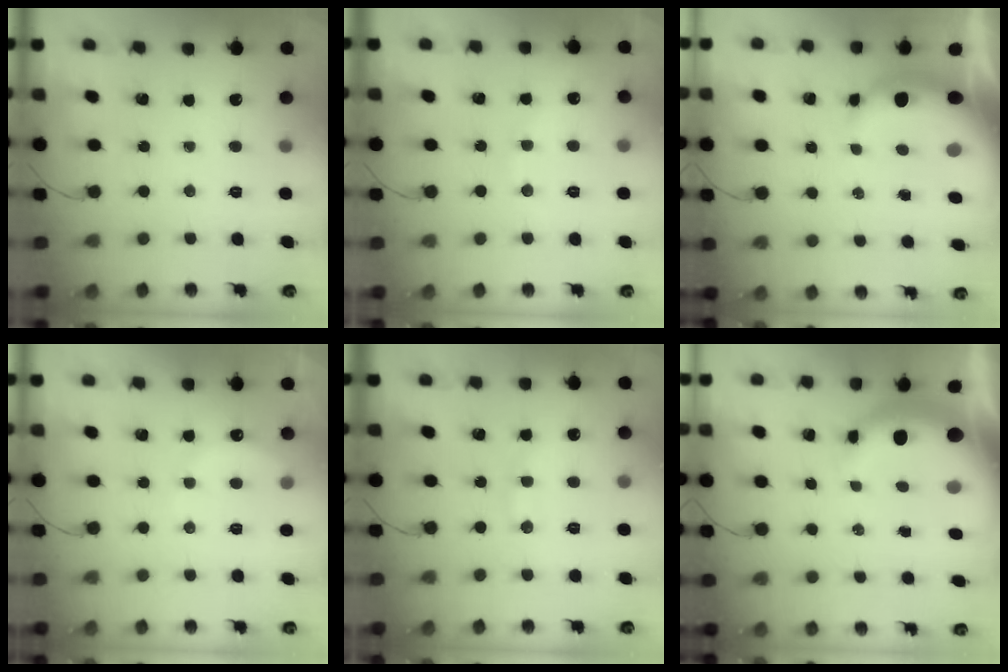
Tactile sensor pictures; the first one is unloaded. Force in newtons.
{"total": 5.4, "press": 5.3, "slide": 1.2}
{"total": 8.2, "press": 8.0, "slide": 1.5}
{"total": 6.4, "press": 6.3, "slide": 1.2}
{"total": 6.6, "press": 6.6, "slide": 1.0}
{"total": 6.7, "press": 6.5, "slide": 1.7}